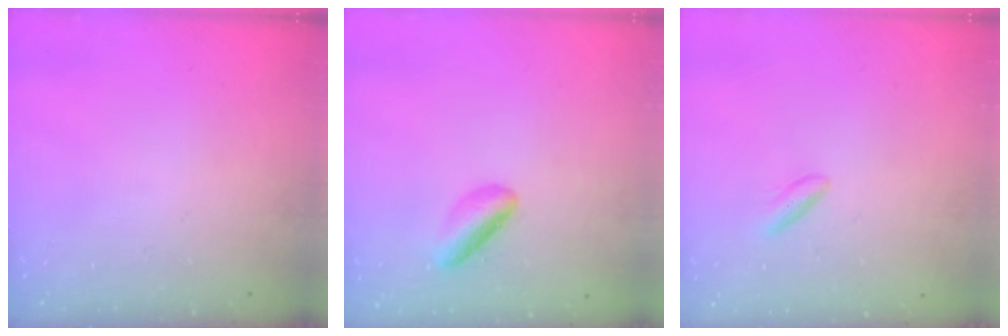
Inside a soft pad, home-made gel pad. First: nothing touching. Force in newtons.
{"total": 4.8, "press": 4.8, "slide": 0.5}
{"total": 2.7, "press": 2.4, "slide": 1.1}